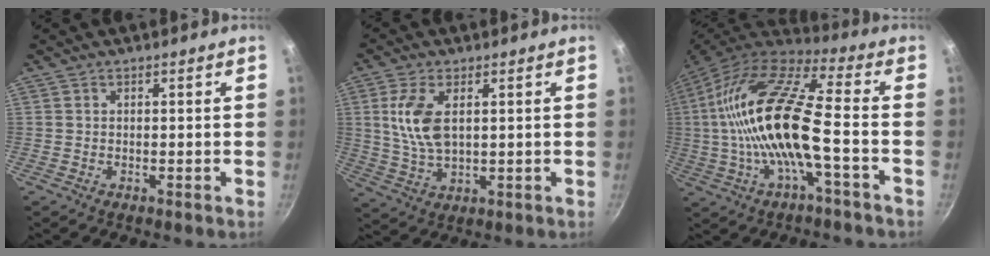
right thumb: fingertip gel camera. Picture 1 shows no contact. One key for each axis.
{"total": 8.8, "fx": 2.0, "fy": 4.5, "fz": 7.3, "tx": -0.147, "ty": -0.007, "tz": 0.043}
{"total": 20.8, "fx": -2.3, "fy": 6.3, "fz": 19.7, "tx": -0.374, "ty": 0.036, "tz": -0.051}